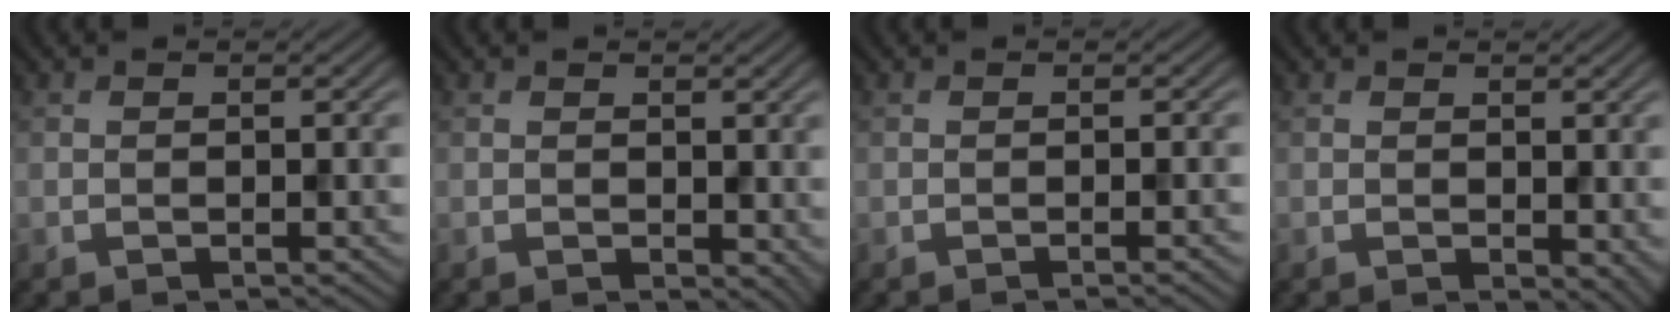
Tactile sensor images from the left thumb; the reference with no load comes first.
{"total": 1.9, "force": [0.5, 1.3, 1.3], "torque": [-0.019, -0.006, 0.011]}
{"total": 1.2, "force": [-0.4, 0.2, 1.1], "torque": [-0.011, 0.001, -0.011]}
{"total": 2.5, "force": [0.1, 1.6, 1.9], "torque": [-0.024, -0.007, 0.007]}